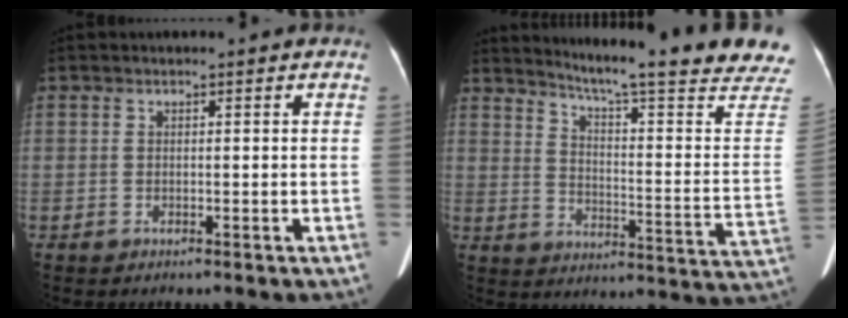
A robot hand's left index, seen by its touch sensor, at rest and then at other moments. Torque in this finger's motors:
{"motor_torque": [0.43, -0.96, 0.02, 0.01]}